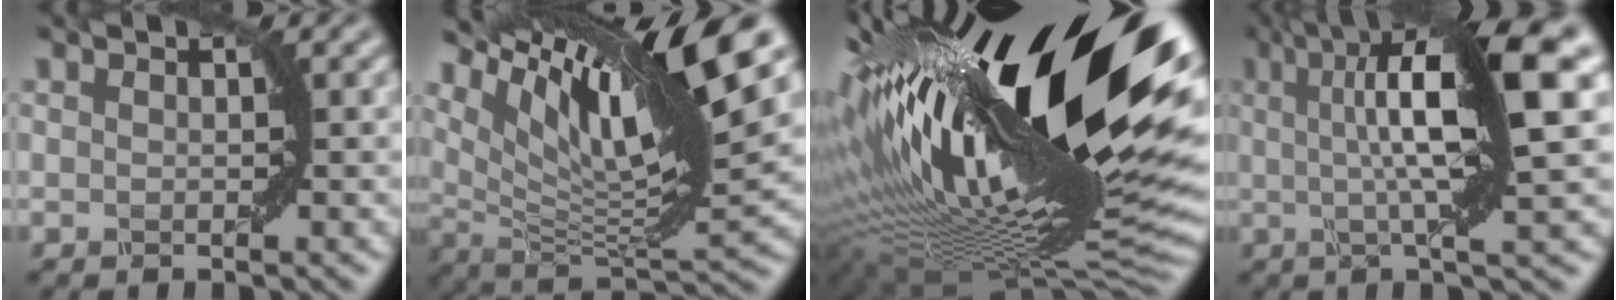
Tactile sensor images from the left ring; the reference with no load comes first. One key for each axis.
{"total": 14.2, "fx": 6.7, "fy": 3.3, "fz": 12.1, "tx": -0.204, "ty": 0.014, "tz": 0.132}
{"total": 21.3, "fx": 4.8, "fy": 7.5, "fz": 19.4, "tx": -0.345, "ty": -0.025, "tz": 0.093}
{"total": 12.1, "fx": 2.5, "fy": 2.4, "fz": 11.6, "tx": -0.153, "ty": 0.017, "tz": 0.033}